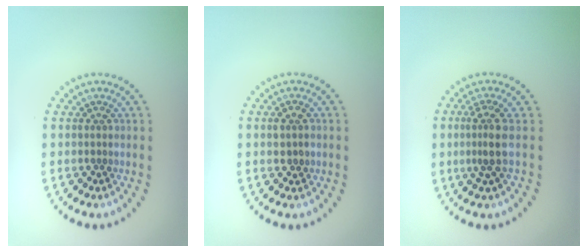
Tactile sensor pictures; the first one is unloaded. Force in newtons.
{"total": 1.4, "press": 1.4, "slide": 0.1}
{"total": 2.6, "press": 1.9, "slide": 1.8}